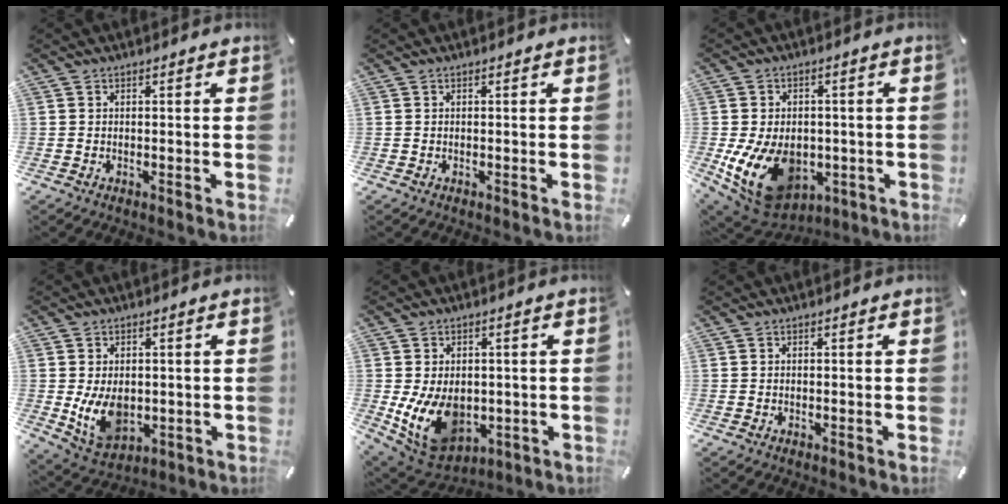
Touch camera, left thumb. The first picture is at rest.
{"total": 0.0}
{"total": 15.6, "force": [-4.4, 11.3, 9.9], "torque": [-0.184, 0.014, -0.065]}
{"total": 9.4, "force": [-0.6, 7.0, 6.3], "torque": [-0.116, 0.000, -0.006]}
{"total": 12.9, "force": [-2.0, 9.6, 8.4], "torque": [-0.153, -0.001, -0.026]}
{"total": 0.0}